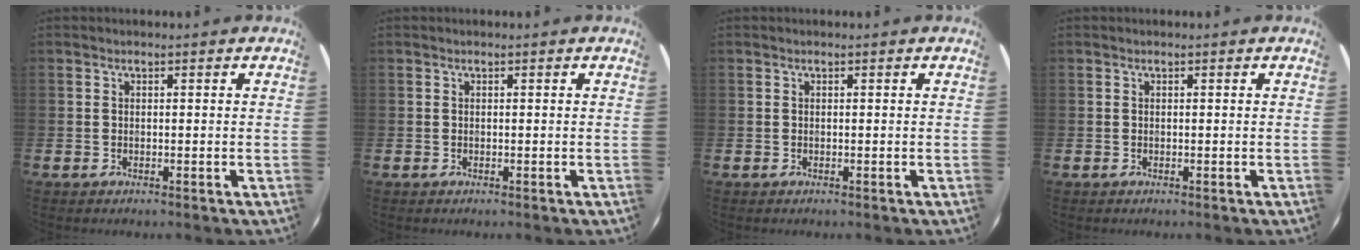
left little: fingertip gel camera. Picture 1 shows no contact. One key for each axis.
{"total": 0.0}
{"total": 0.0}
{"total": 0.0}